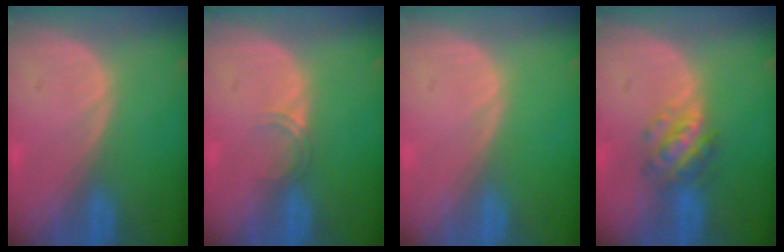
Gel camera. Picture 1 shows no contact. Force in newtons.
{"total": 1.7, "press": 1.4, "slide": 1.0}
{"total": 0.0}
{"total": 5.7, "press": 5.1, "slide": 2.6}